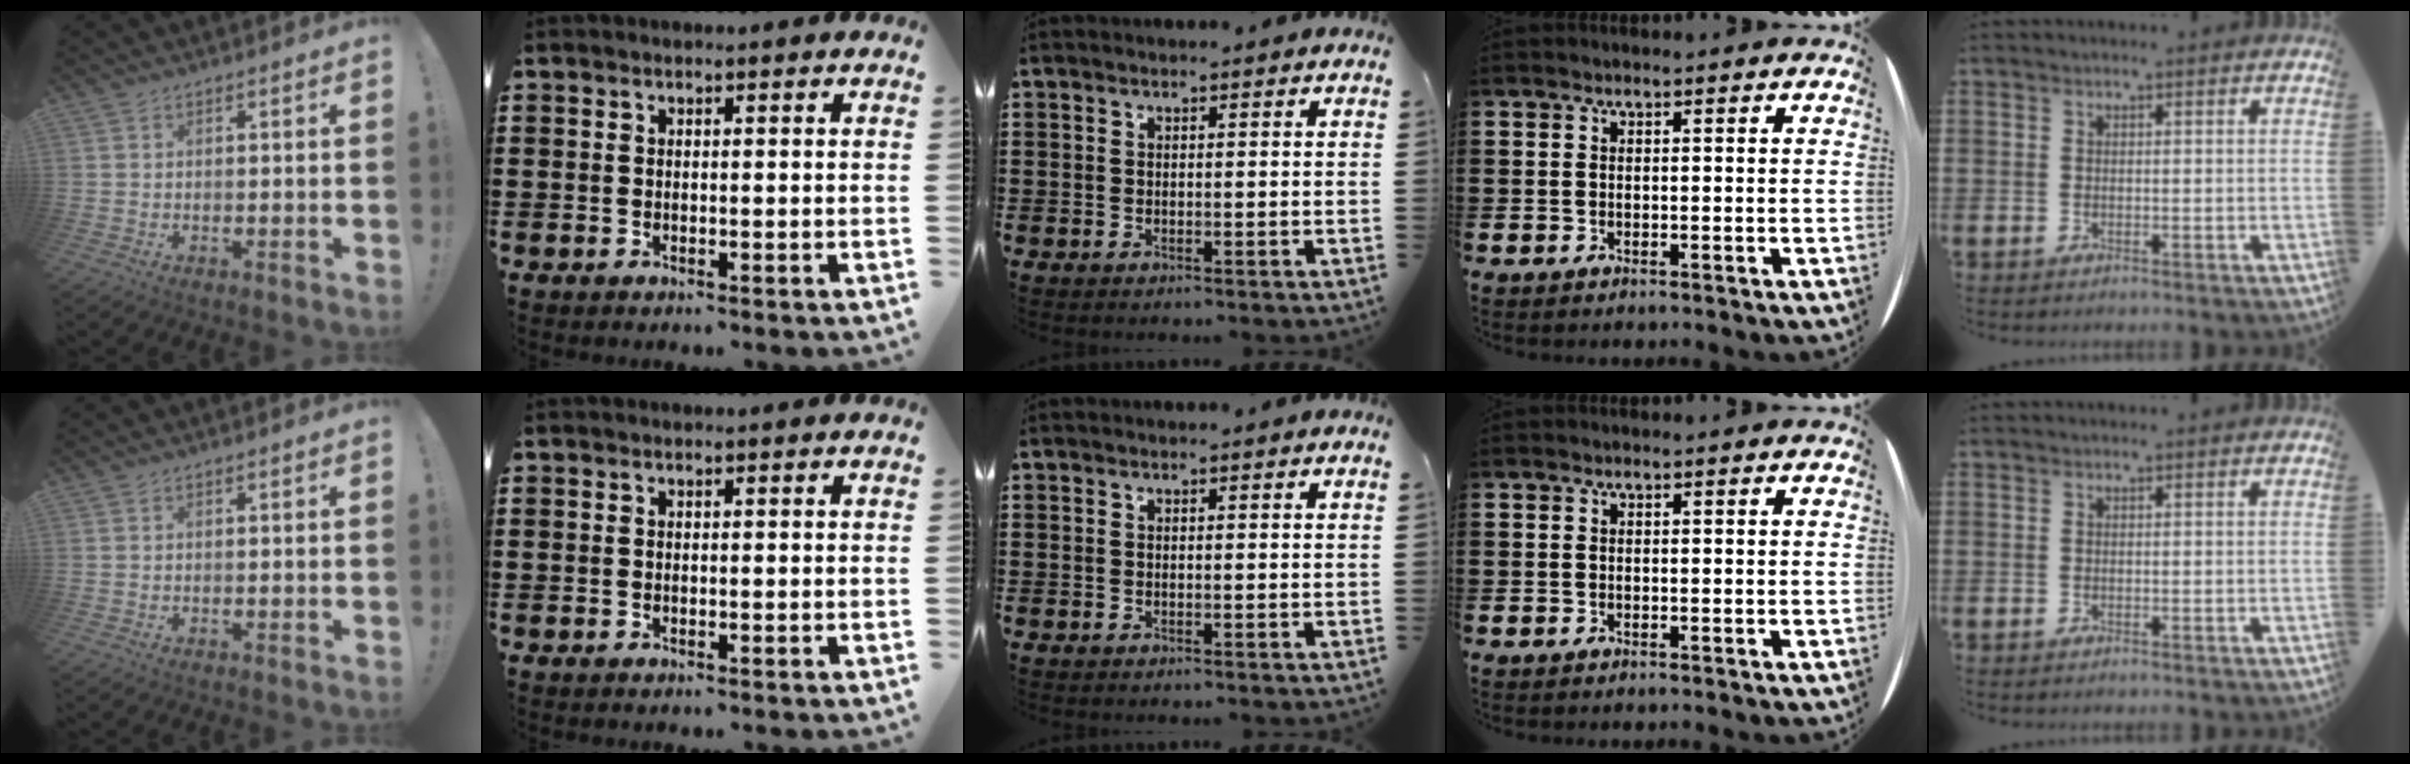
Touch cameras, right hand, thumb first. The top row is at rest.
{}